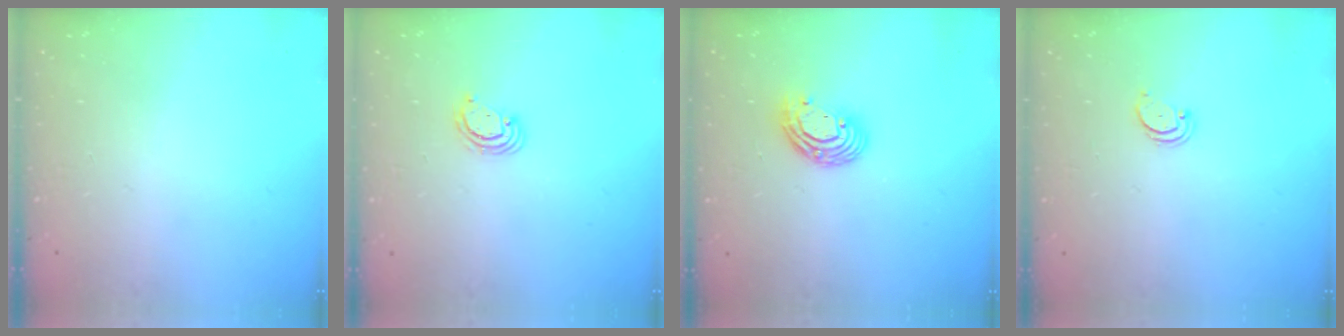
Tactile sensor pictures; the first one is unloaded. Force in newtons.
{"total": 2.5, "press": 2.5, "slide": 0.3}
{"total": 8.9, "press": 8.7, "slide": 1.8}
{"total": 2.0, "press": 2.0, "slide": 0.2}